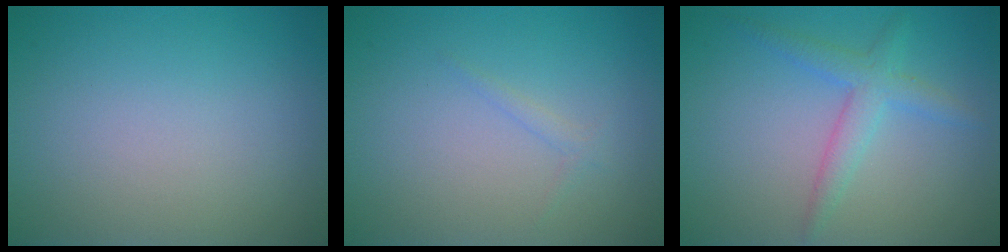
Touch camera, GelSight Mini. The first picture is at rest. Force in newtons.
{"total": 0.8, "press": 0.8, "slide": 0.1}
{"total": 2.6, "press": 2.6, "slide": 0.1}